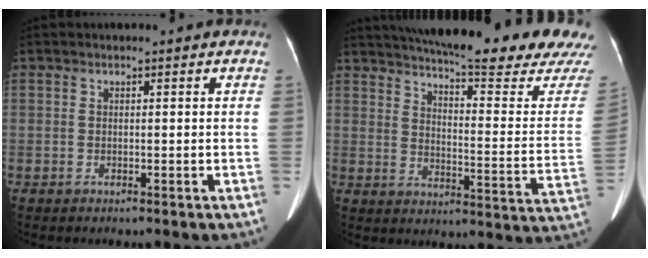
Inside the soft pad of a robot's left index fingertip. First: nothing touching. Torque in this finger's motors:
{"motor_torque": [0.86, -1.28, 0.32, 0.10]}